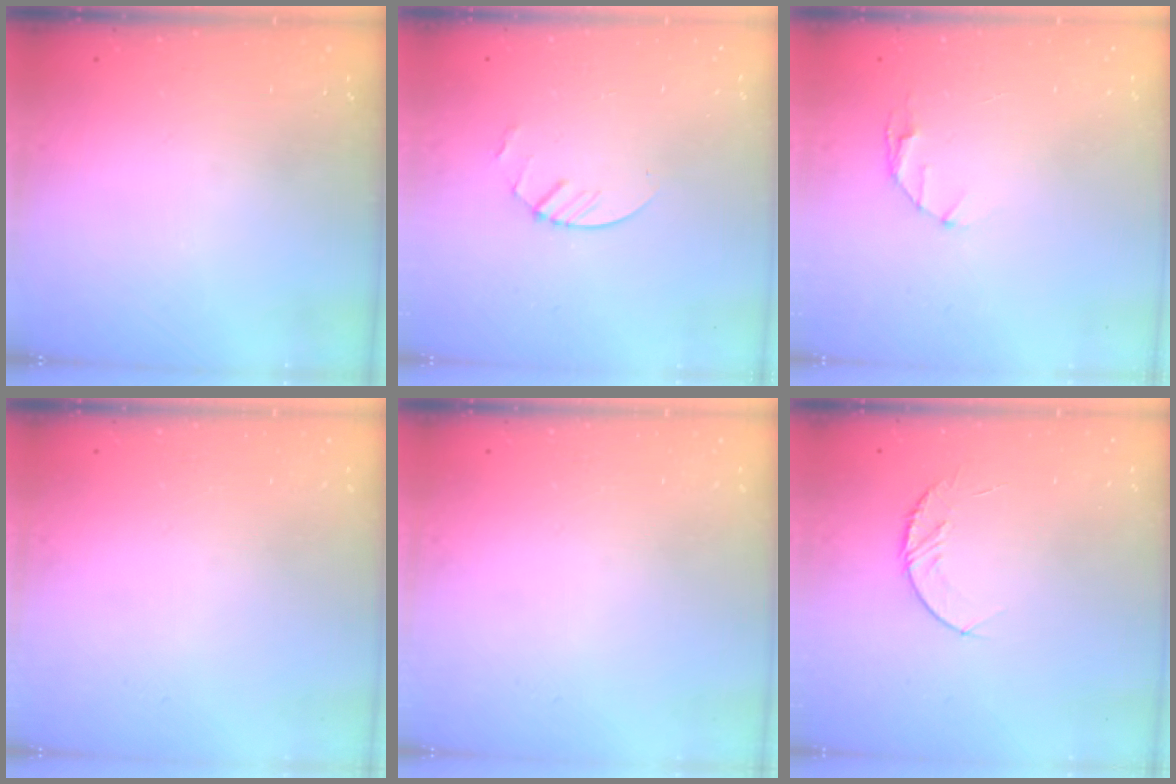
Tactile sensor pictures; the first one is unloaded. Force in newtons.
{"total": 3.0, "press": 3.0, "slide": 0.3}
{"total": 2.9, "press": 2.9, "slide": 0.4}
{"total": 0.0}
{"total": 0.0}
{"total": 5.3, "press": 5.3, "slide": 0.6}